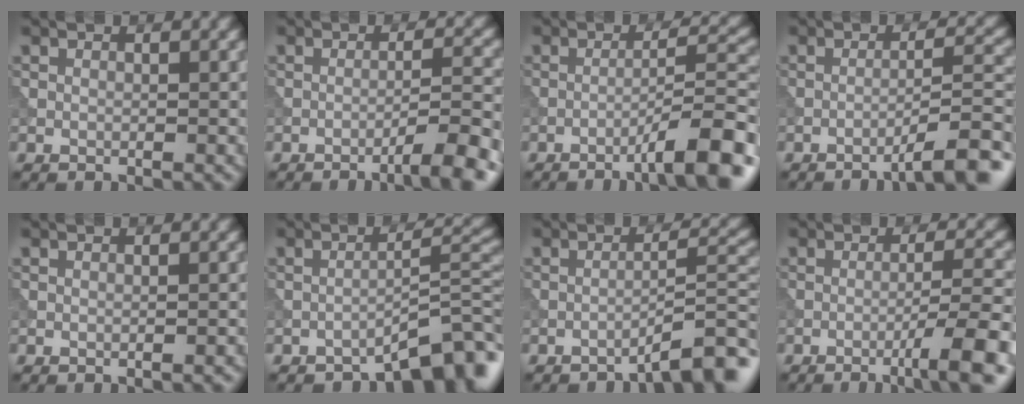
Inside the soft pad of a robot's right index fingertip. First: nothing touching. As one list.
[{"total": 5.3, "force": [-3.1, 0.7, 4.2], "torque": [-0.052, 0.014, -0.054]}, {"total": 8.4, "force": [-4.8, 1.3, 6.8], "torque": [-0.091, 0.018, -0.074]}, {"total": 6.5, "force": [-4.2, 1.0, 4.8], "torque": [-0.057, 0.016, -0.067]}, {"total": 0.8, "force": [-0.5, 0.2, 0.5], "torque": [-0.003, 0.004, -0.010]}, {"total": 5.4, "force": [-4.3, 0.9, 3.2], "torque": [-0.032, 0.017, -0.064]}, {"total": 5.0, "force": [-3.7, 0.5, 3.3], "torque": [-0.037, 0.021, -0.062]}, {"total": 6.6, "force": [-3.2, 0.8, 5.7], "torque": [-0.077, 0.010, -0.054]}]